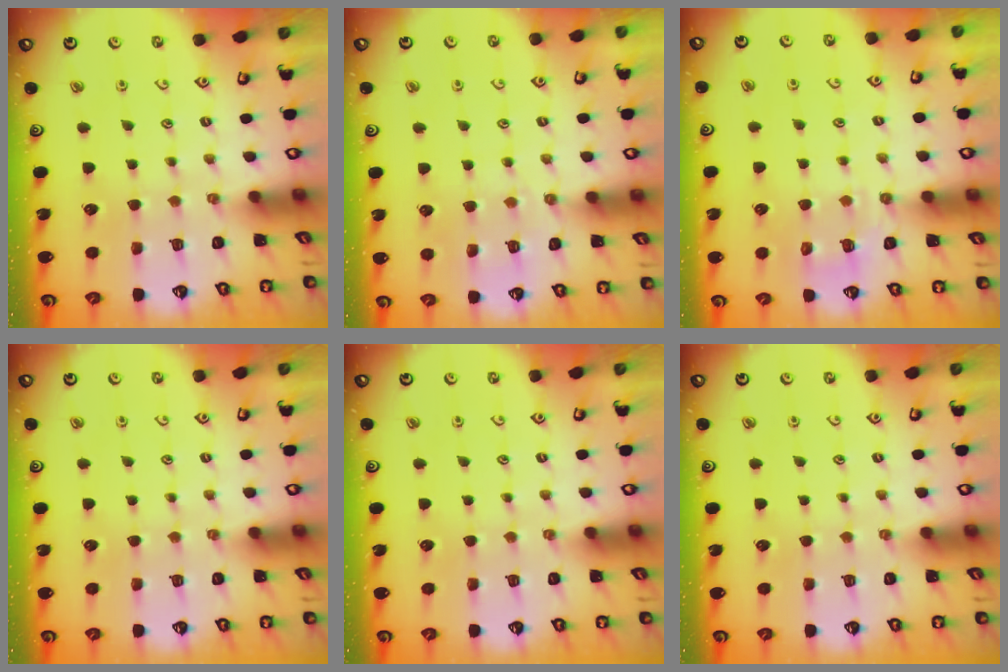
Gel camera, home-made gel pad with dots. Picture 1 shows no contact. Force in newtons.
{"total": 4.0, "press": 3.9, "slide": 0.5}
{"total": 5.2, "press": 5.1, "slide": 1.1}
{"total": 0.0}
{"total": 0.0}
{"total": 0.0}